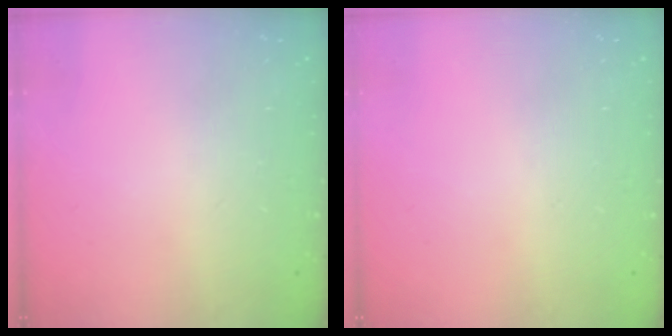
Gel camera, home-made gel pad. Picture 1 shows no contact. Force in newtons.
{"total": 0.0}